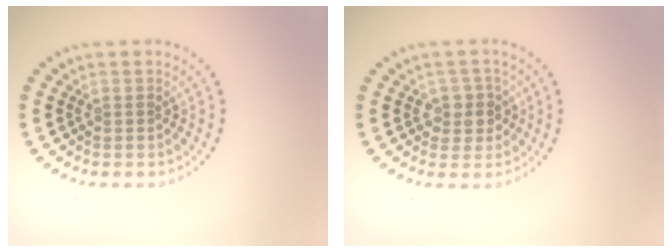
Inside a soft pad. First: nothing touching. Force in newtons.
{"total": 2.2, "press": 2.1, "slide": 0.8}